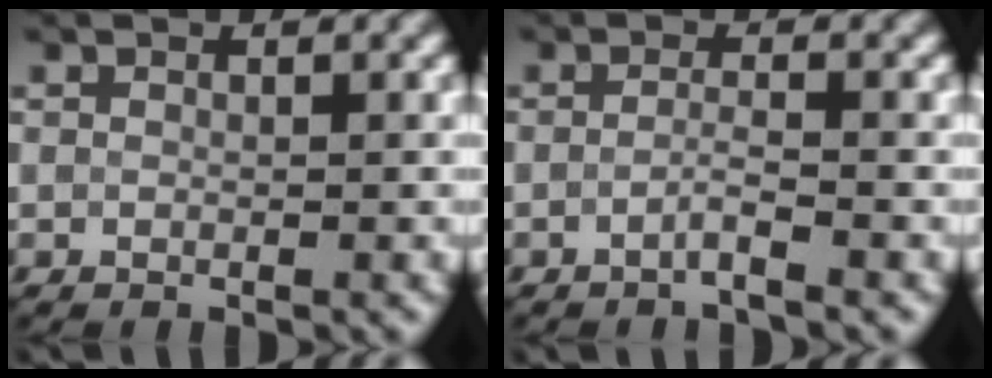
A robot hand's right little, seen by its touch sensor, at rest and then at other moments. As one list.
[{"total": 1.5, "force": [-0.8, 0.1, 1.3], "torque": [-0.020, 0.003, -0.021]}]